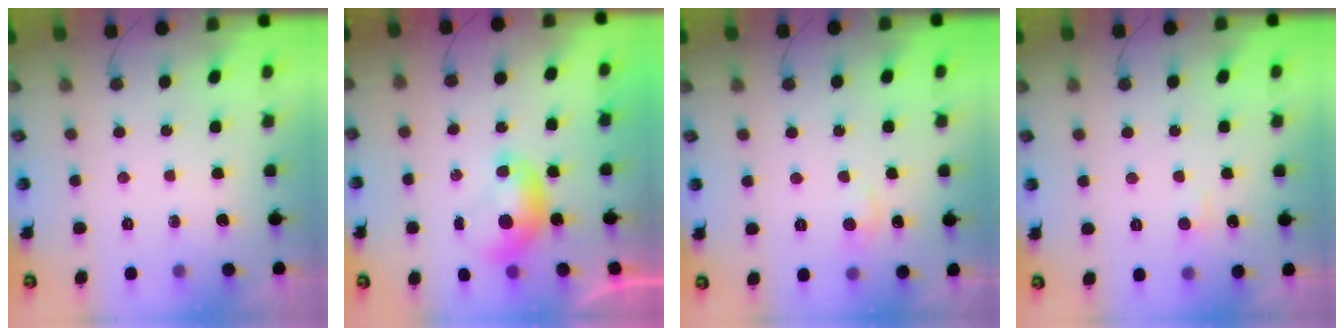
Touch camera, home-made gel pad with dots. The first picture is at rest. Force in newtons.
{"total": 0.0}
{"total": 1.8, "press": 1.7, "slide": 0.6}
{"total": 2.1, "press": 2.0, "slide": 0.6}